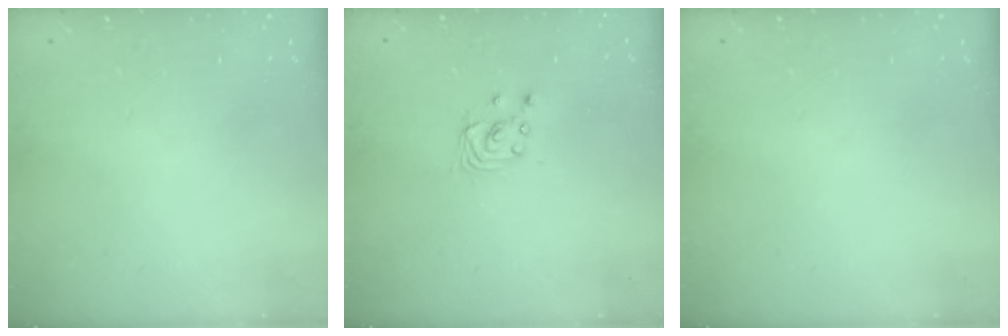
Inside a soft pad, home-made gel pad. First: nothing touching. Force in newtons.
{"total": 2.8, "press": 2.8, "slide": 0.2}
{"total": 0.0}